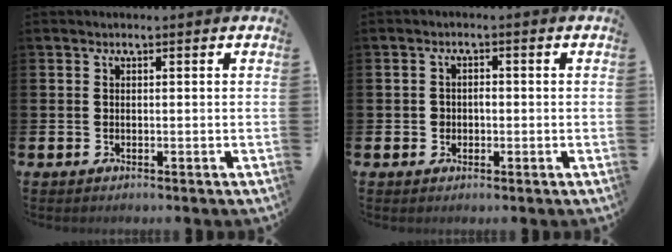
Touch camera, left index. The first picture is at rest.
{"total": 1.5, "force": [-0.2, 1.3, 0.8], "torque": [-0.005, 0.003, -0.010]}